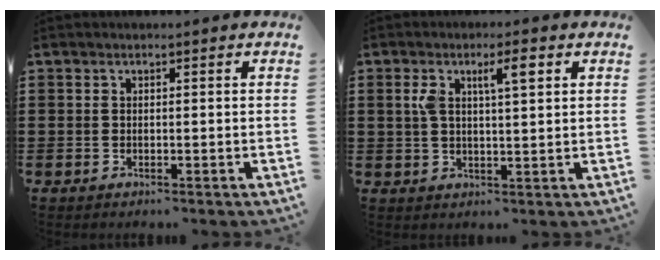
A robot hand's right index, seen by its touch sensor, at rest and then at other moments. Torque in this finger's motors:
{"motor_torque": [0.22, -0.09, 0.13, 0.07]}